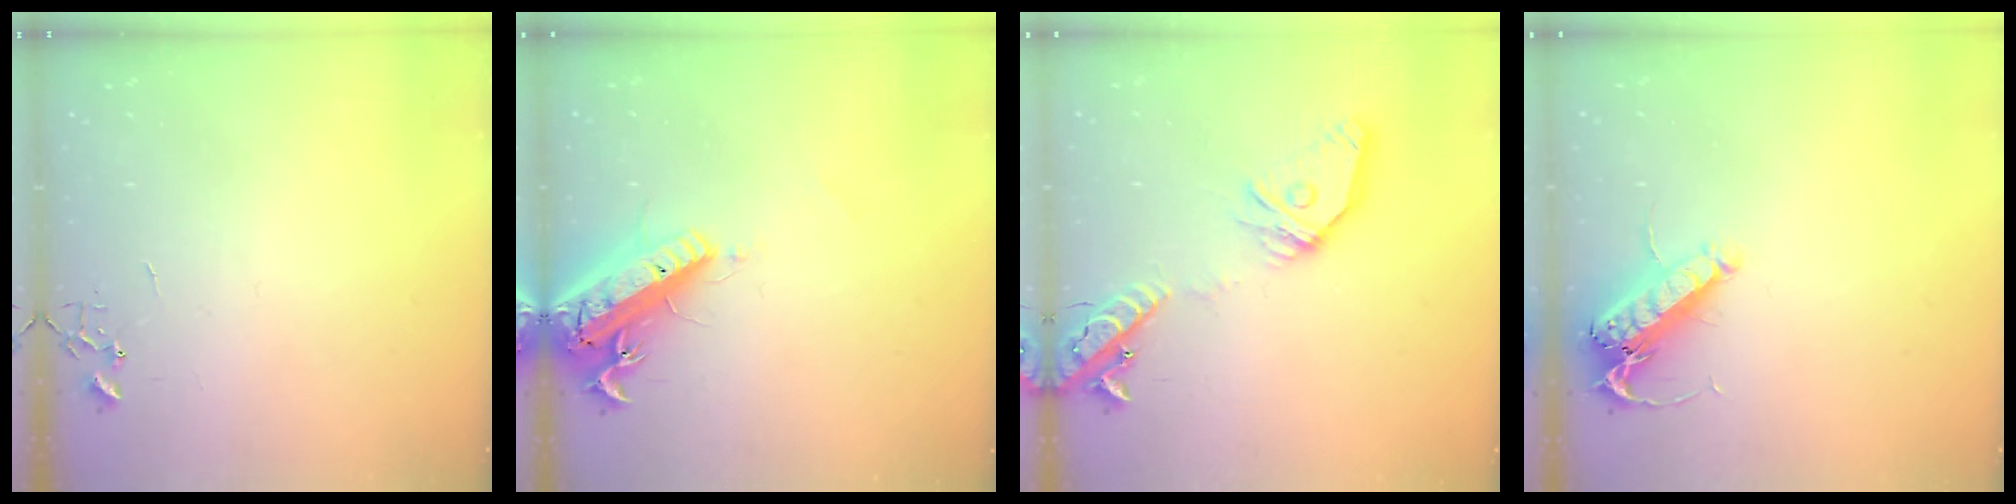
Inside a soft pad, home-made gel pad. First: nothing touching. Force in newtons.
{"total": 20.7, "press": 20.3, "slide": 4.2}
{"total": 18.2, "press": 18.0, "slide": 3.2}
{"total": 14.2, "press": 14.0, "slide": 2.5}